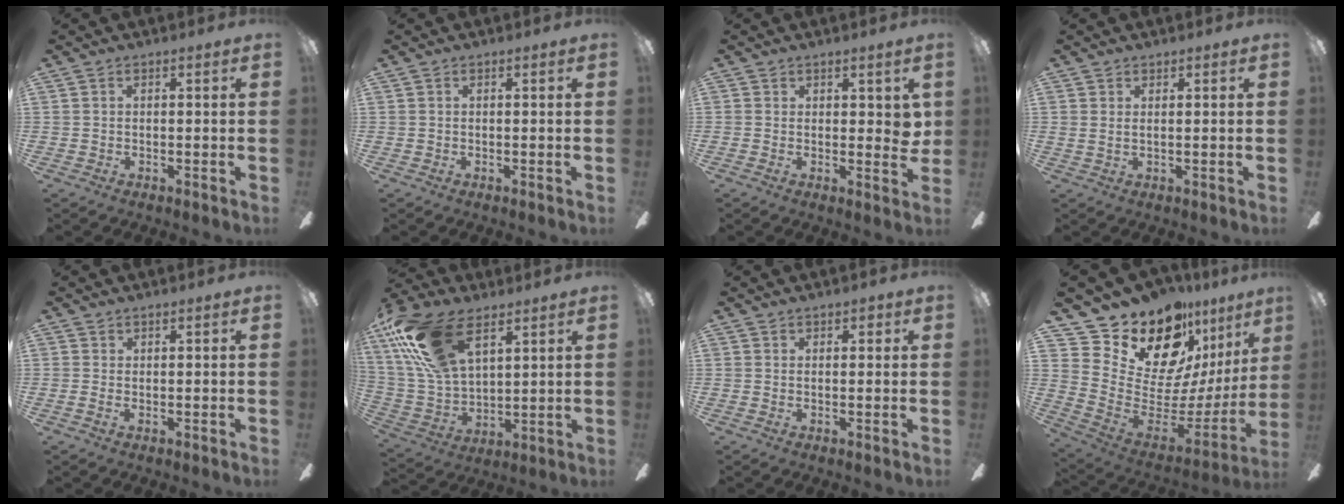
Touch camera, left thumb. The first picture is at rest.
{"total": 0.0}
{"total": 4.0, "force": [1.5, 2.2, 3.0], "torque": [-0.022, -0.009, 0.023]}
{"total": 1.3, "force": [0.9, 0.2, 0.9], "torque": [-0.020, 0.001, 0.015]}
{"total": 0.8, "force": [0.4, 0.1, 0.7], "torque": [-0.014, -0.003, 0.008]}
{"total": 21.5, "force": [11.4, 11.0, 14.6], "torque": [-0.317, -0.024, 0.206]}
{"total": 1.5, "force": [0.9, 0.8, 0.9], "torque": [-0.010, -0.001, 0.013]}
{"total": 18.7, "force": [15.8, 7.4, 6.5], "torque": [-0.125, -0.140, 0.291]}